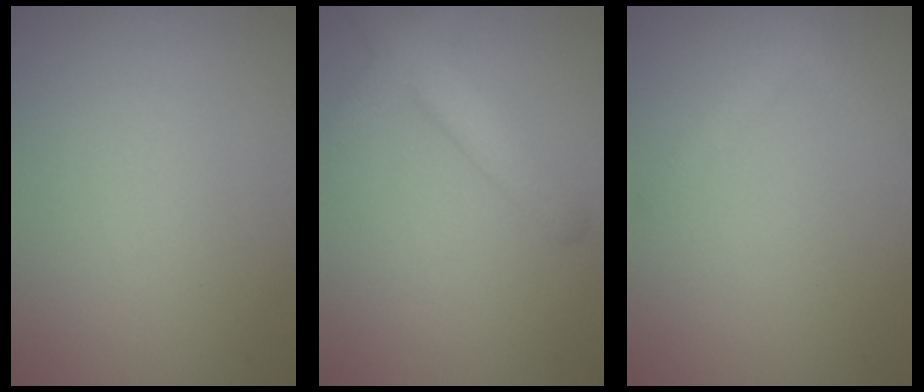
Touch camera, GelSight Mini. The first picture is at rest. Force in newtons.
{"total": 3.6, "press": 3.6, "slide": 0.2}
{"total": 1.5, "press": 1.5, "slide": 0.1}